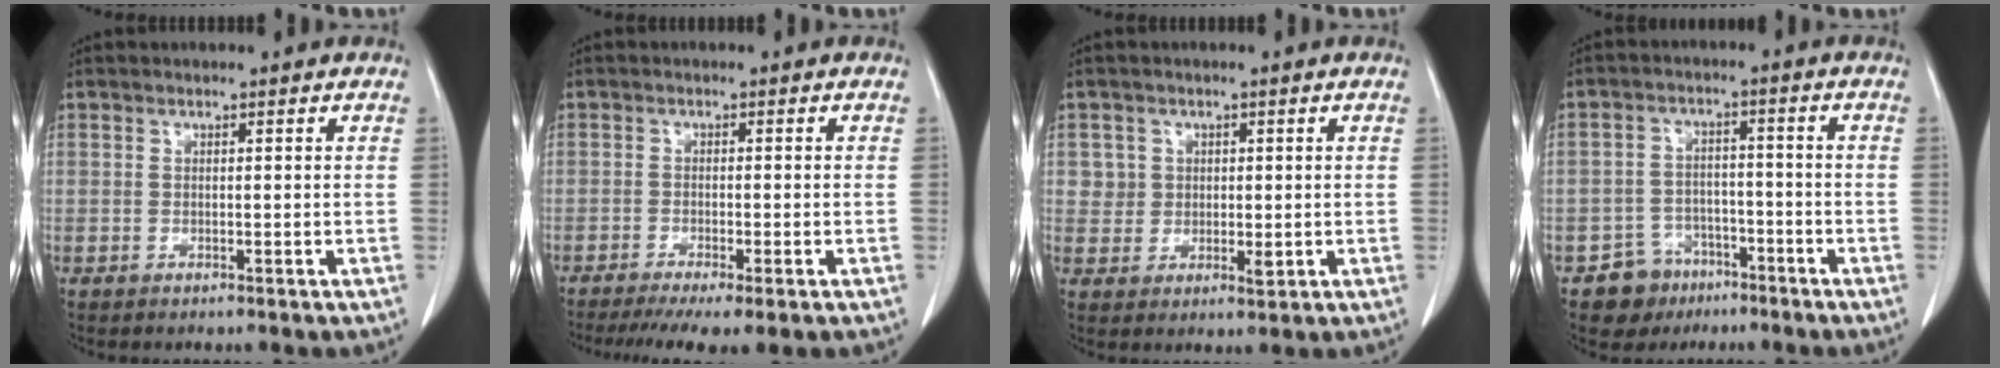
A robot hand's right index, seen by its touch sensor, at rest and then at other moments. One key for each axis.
{"total": 8.1, "fx": -5.8, "fy": 1.0, "fz": 5.6, "tx": -0.080, "ty": -0.014, "tz": -0.089}
{"total": 3.6, "fx": 0.9, "fy": 3.3, "fz": 1.0, "tx": -0.004, "ty": -0.003, "tz": 0.013}
{"total": 6.0, "fx": -3.7, "fy": 4.7, "fz": 0.2, "tx": 0.012, "ty": 0.014, "tz": -0.057}